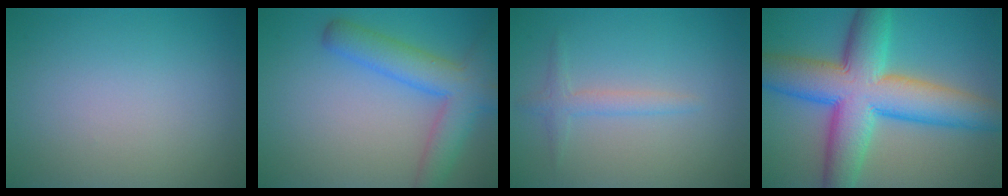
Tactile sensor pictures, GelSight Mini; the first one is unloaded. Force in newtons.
{"total": 5.8, "press": 5.8, "slide": 0.3}
{"total": 1.7, "press": 1.7, "slide": 0.1}
{"total": 12.0, "press": 12.0, "slide": 0.3}